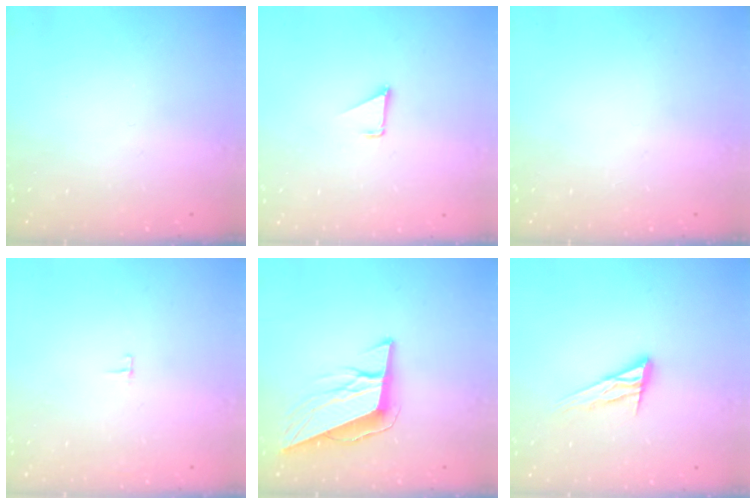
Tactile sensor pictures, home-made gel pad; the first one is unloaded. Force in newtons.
{"total": 1.0, "press": 1.0, "slide": 0.1}
{"total": 0.0}
{"total": 3.2, "press": 3.2, "slide": 0.2}
{"total": 10.2, "press": 9.9, "slide": 2.5}
{"total": 11.1, "press": 11.1, "slide": 0.9}